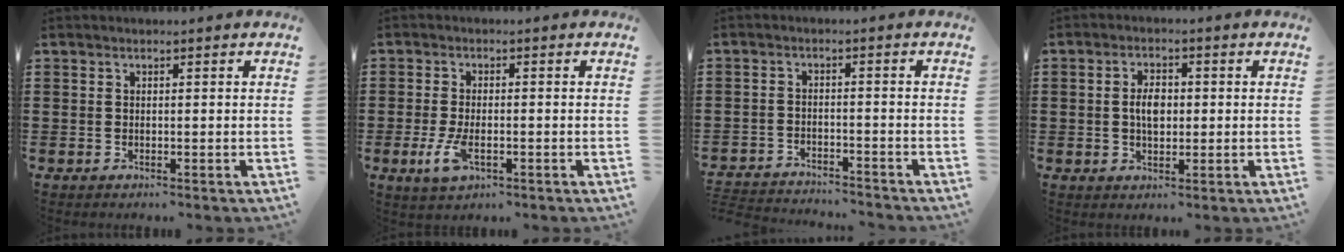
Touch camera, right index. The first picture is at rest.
{"total": 4.3, "force": [-1.3, 1.9, 3.7], "torque": [-0.091, -0.008, -0.030]}
{"total": 3.1, "force": [-3.1, 0.1, -0.1], "torque": [-0.005, 0.000, -0.068]}
{"total": 3.8, "force": [0.0, 2.1, 3.1], "torque": [-0.054, 0.004, -0.002]}